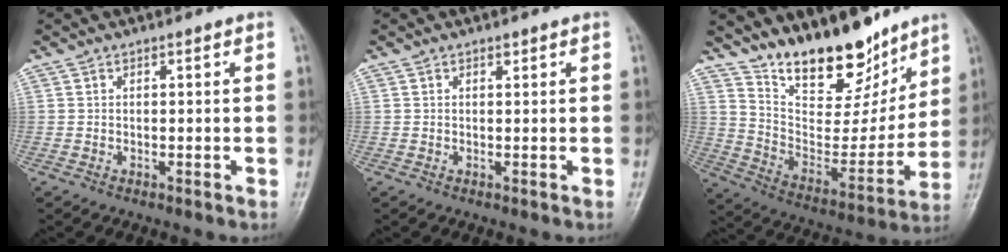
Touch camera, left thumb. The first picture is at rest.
{"total": 0.6, "force": [0.4, 0.3, 0.3], "torque": [-0.004, -0.003, 0.006]}
{"total": 18.8, "force": [14.6, 7.5, 9.1], "torque": [-0.090, -0.093, 0.251]}